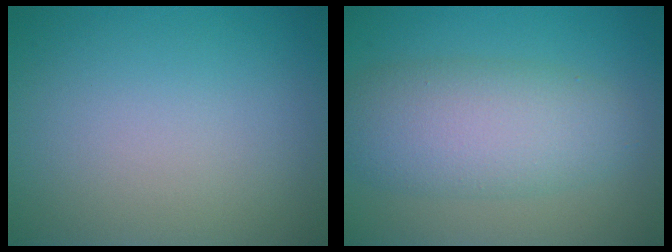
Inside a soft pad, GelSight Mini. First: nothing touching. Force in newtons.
{"total": 6.4, "press": 6.4, "slide": 0.2}